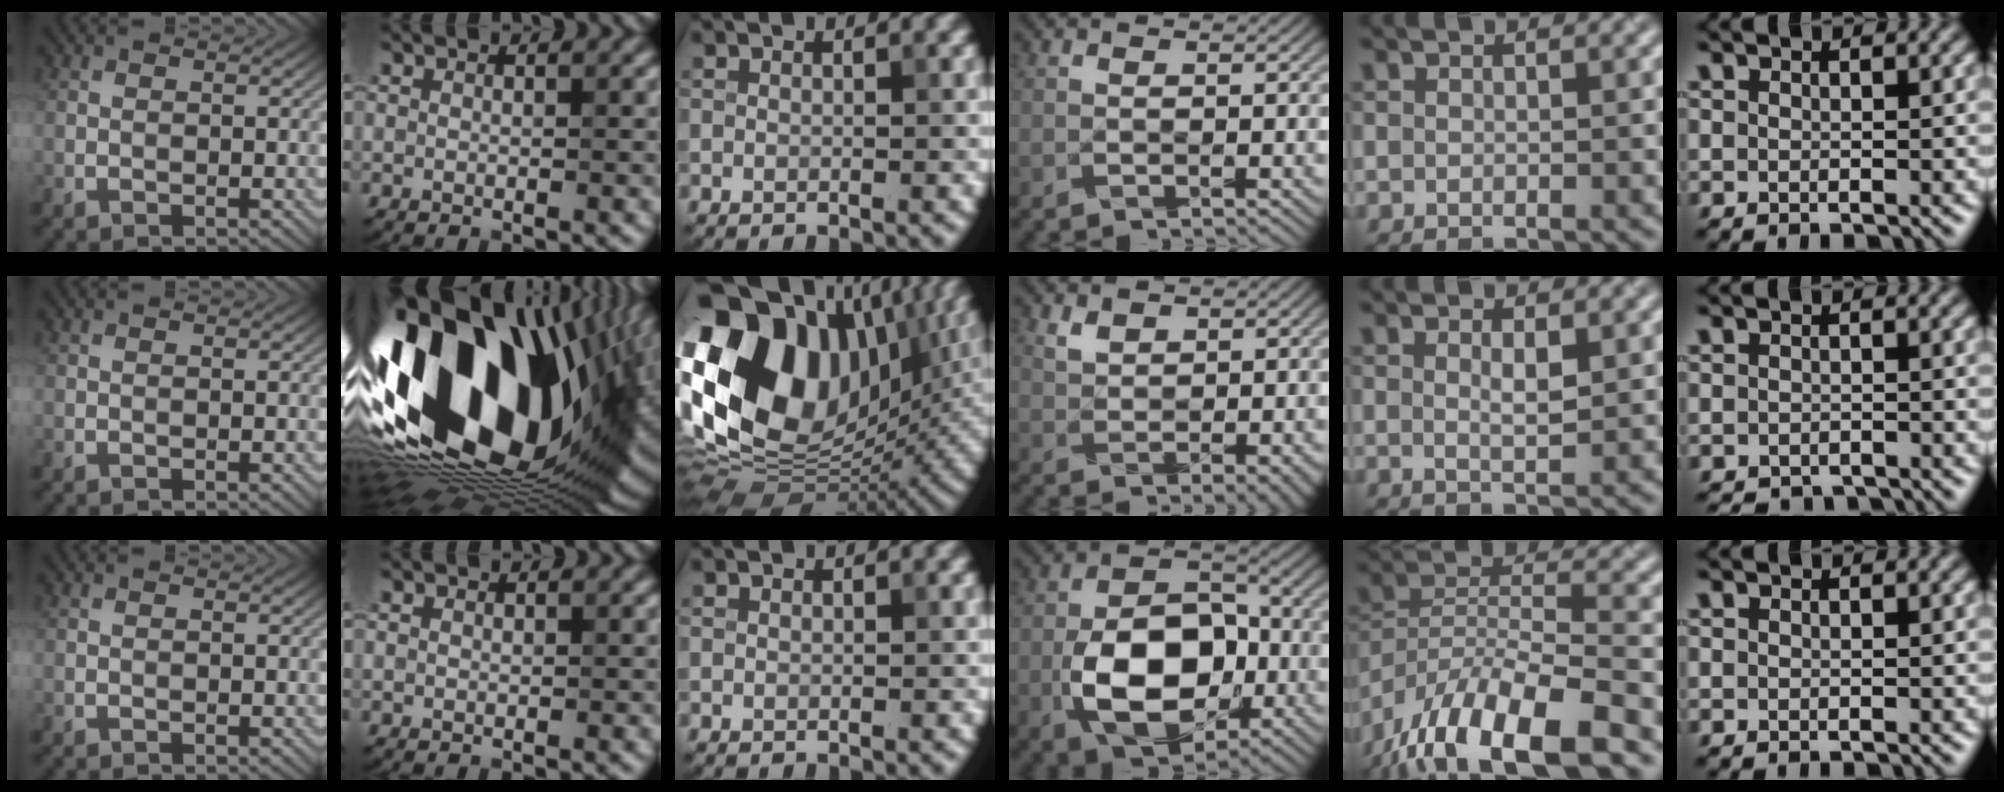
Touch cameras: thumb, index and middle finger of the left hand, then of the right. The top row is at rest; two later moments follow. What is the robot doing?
{"motion": "fold", "object": "apron"}